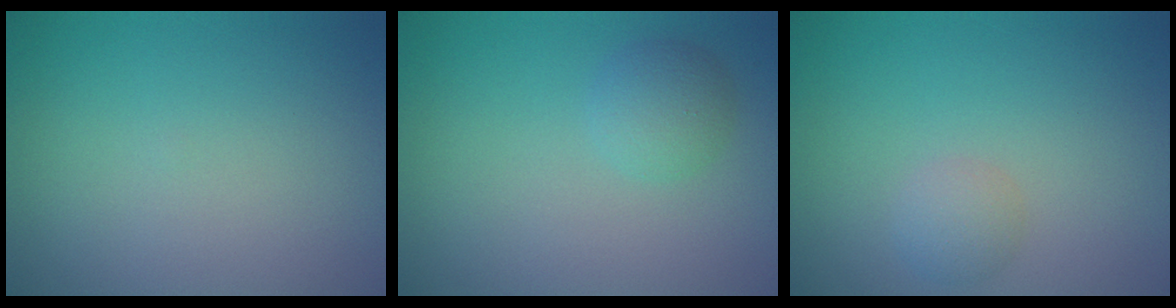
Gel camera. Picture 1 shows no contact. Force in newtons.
{"total": 1.9, "press": 1.9, "slide": 0.1}
{"total": 1.4, "press": 1.4, "slide": 0.1}